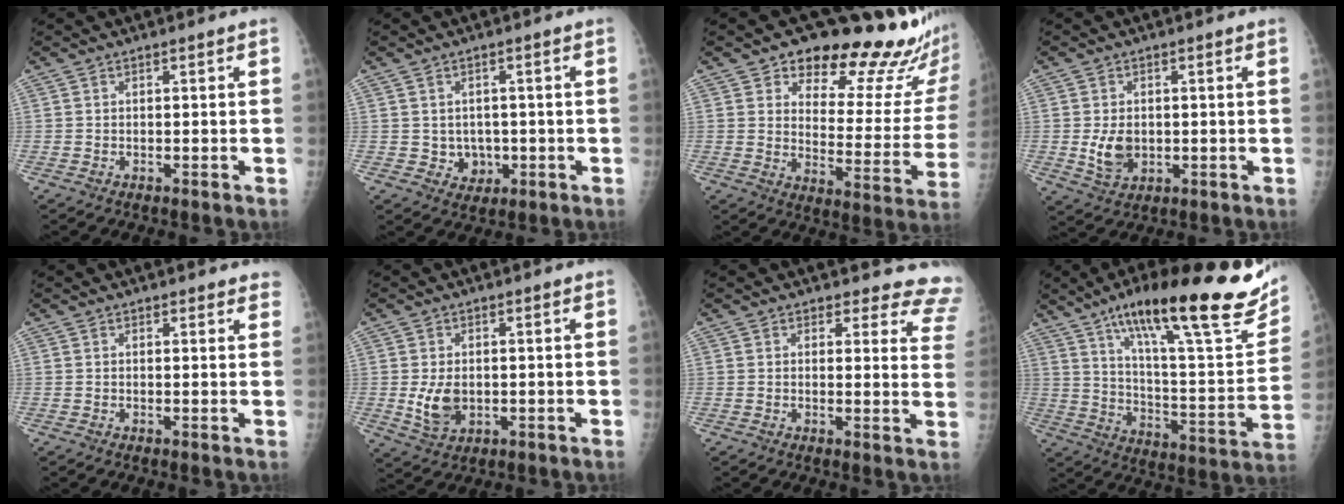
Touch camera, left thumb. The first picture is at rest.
{"total": 4.0, "force": [-0.3, 3.6, 1.5], "torque": [-0.002, 0.002, 0.004]}
{"total": 20.8, "force": [16.7, 7.0, 10.2], "torque": [-0.074, -0.122, 0.209]}
{"total": 5.4, "force": [-0.2, 3.9, 3.7], "torque": [-0.053, -0.007, 0.007]}
{"total": 2.7, "force": [2.4, 1.0, 0.7], "torque": [0.016, -0.006, 0.016]}
{"total": 5.8, "force": [-0.2, 4.0, 4.2], "torque": [-0.065, -0.010, 0.009]}
{"total": 11.3, "force": [10.8, 3.4, 0.3], "torque": [0.057, -0.090, 0.078]}
{"total": 30.3, "force": [18.3, 6.6, 23.2], "torque": [-0.324, -0.045, 0.285]}